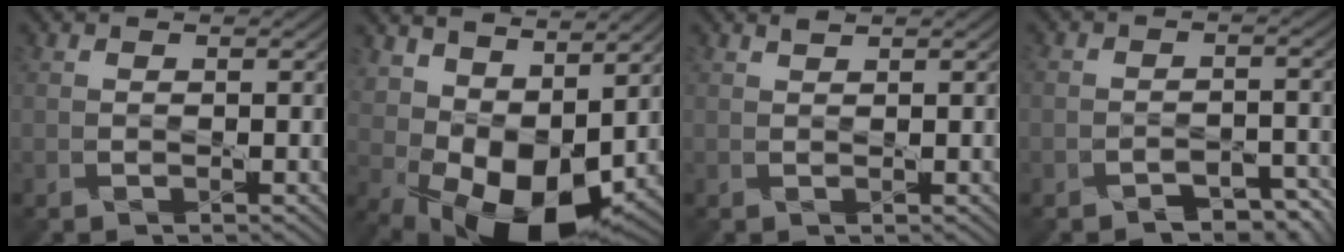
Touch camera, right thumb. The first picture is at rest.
{"total": 11.9, "force": [3.1, 7.3, 8.8], "torque": [-0.168, -0.014, 0.068]}
{"total": 0.8, "force": [0.8, -0.1, 0.1], "torque": [-0.005, 0.002, 0.017]}
{"total": 4.4, "force": [-3.6, 2.0, 1.6], "torque": [-0.017, -0.001, -0.057]}